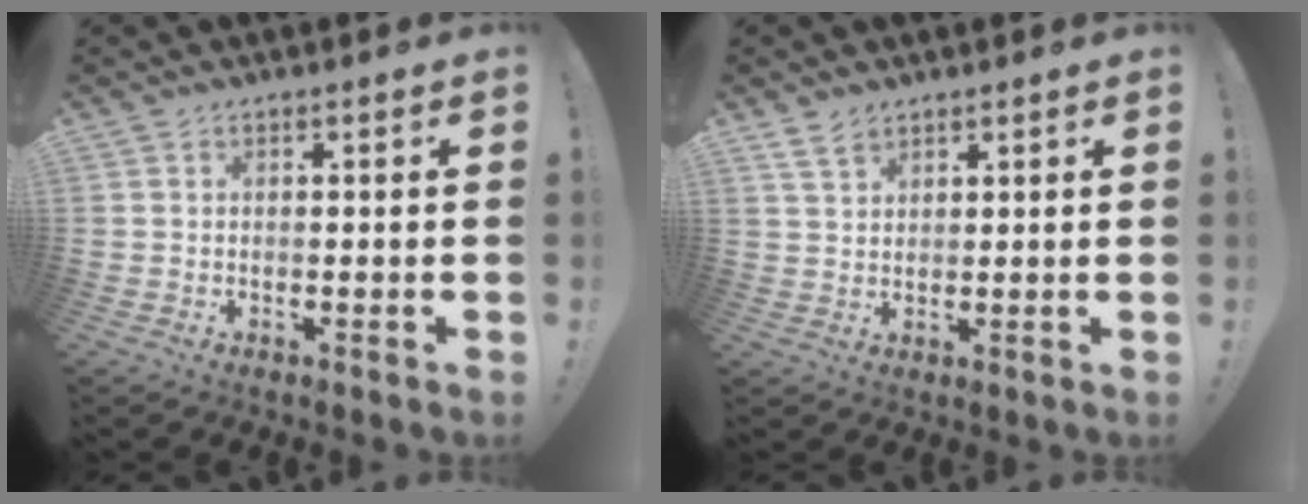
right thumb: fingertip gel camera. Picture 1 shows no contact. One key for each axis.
{"total": 4.2, "fx": 3.2, "fy": 2.2, "fz": 1.7, "tx": -0.032, "ty": -0.013, "tz": 0.061}